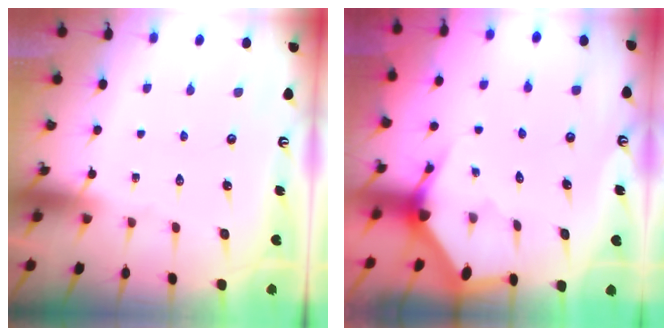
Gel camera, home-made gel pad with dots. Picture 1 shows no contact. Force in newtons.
{"total": 2.9, "press": 2.9, "slide": 0.2}